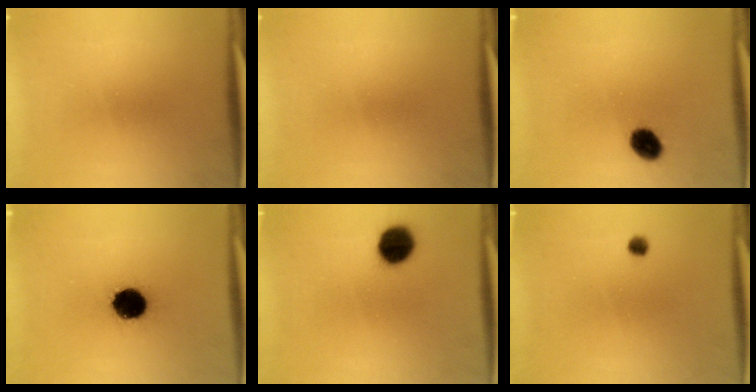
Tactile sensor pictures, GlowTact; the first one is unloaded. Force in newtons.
{"total": 0.0}
{"total": 5.8}
{"total": 12.5}
{"total": 8.6}
{"total": 1.3}